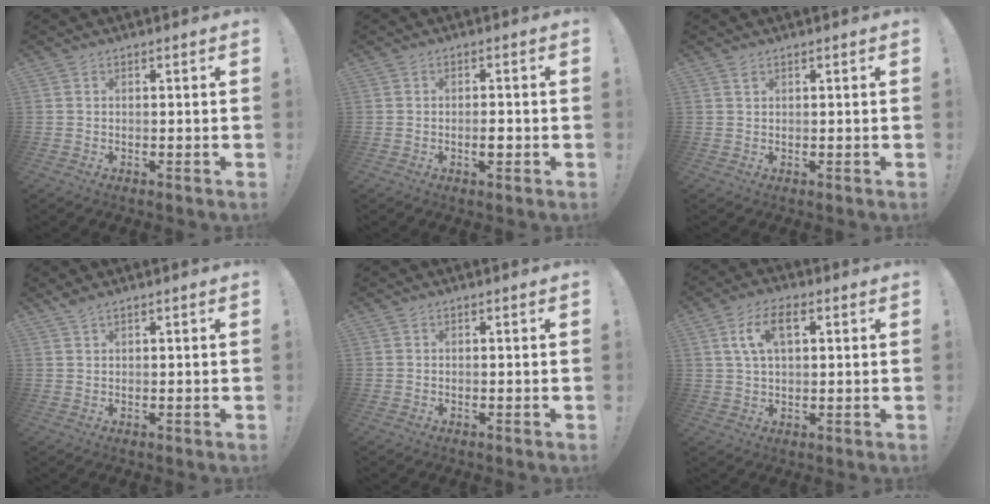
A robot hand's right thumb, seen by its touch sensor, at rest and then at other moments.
{"total": 2.4, "force": [-1.0, 1.0, 2.0], "torque": [-0.016, -0.001, -0.019]}
{"total": 0.9, "force": [0.7, 0.4, 0.5], "torque": [-0.003, -0.002, 0.011]}
{"total": 1.8, "force": [1.4, 0.3, 1.1], "torque": [-0.025, -0.003, 0.027]}
{"total": 0.0}
{"total": 9.1, "force": [3.0, 4.9, 7.1], "torque": [-0.127, 0.007, 0.052]}